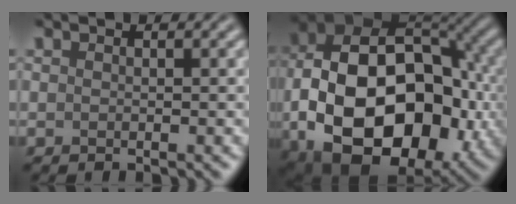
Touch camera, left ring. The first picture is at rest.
{"total": 19.2, "force": [-3.1, 13.1, 13.7], "torque": [-0.241, -0.015, -0.034]}